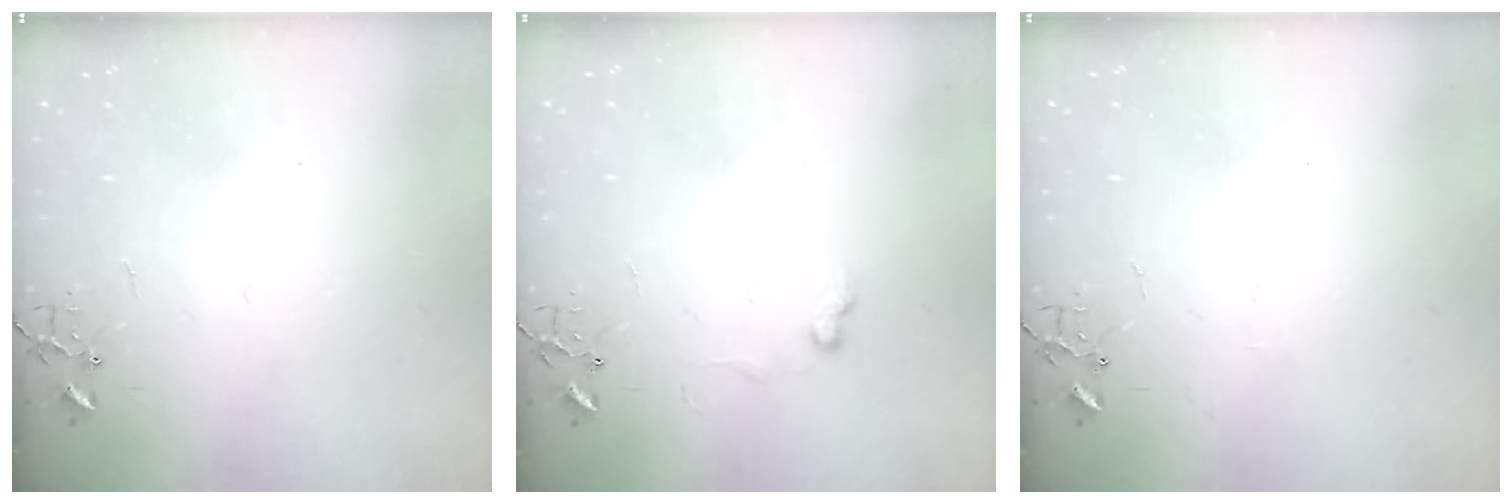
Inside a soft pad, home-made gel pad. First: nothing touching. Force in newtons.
{"total": 5.7, "press": 5.7, "slide": 0.7}
{"total": 1.8, "press": 1.8, "slide": 0.3}